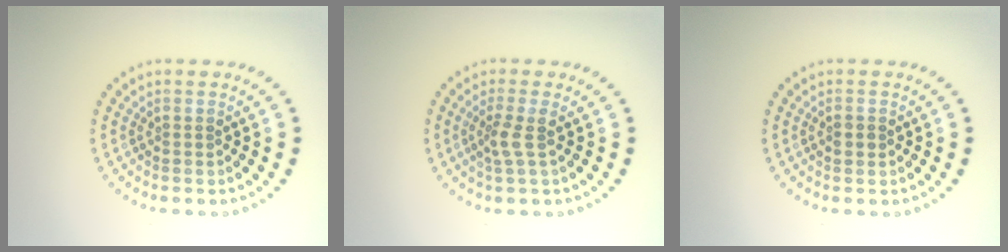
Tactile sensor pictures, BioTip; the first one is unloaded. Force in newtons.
{"total": 1.9, "press": 1.4, "slide": 1.2}
{"total": 1.3, "press": 1.2, "slide": 0.3}